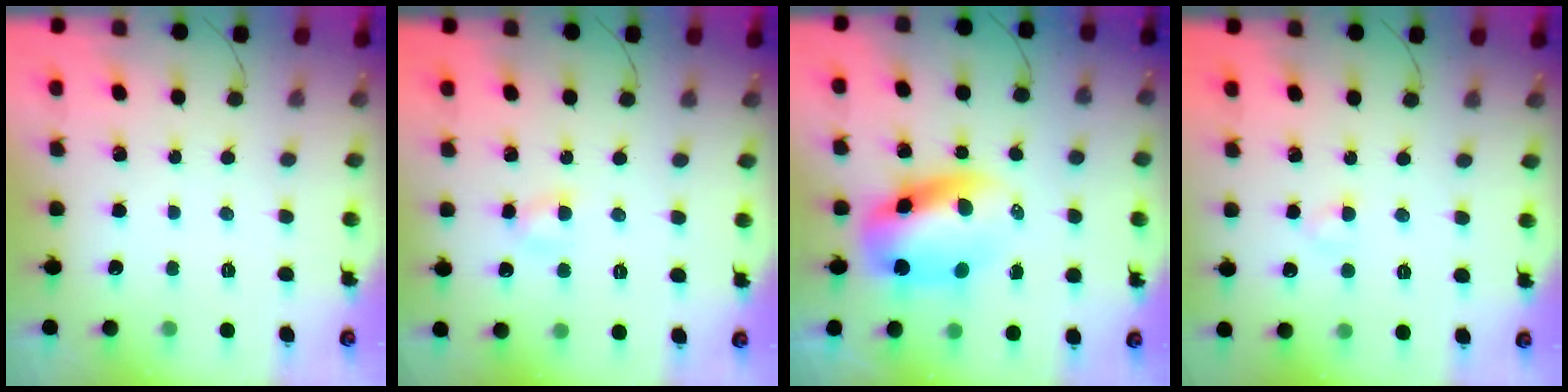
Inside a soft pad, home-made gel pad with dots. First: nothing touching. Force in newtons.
{"total": 4.3, "press": 4.1, "slide": 1.3}
{"total": 10.7, "press": 10.4, "slide": 2.7}
{"total": 2.3, "press": 2.1, "slide": 0.8}